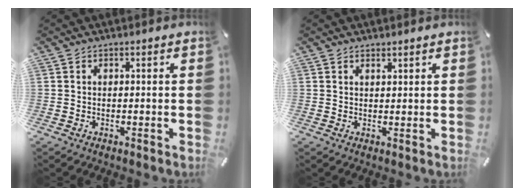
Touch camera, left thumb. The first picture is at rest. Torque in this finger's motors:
{"motor_torque": [-0.12, -0.46, 0.01, 0.23, -0.01]}